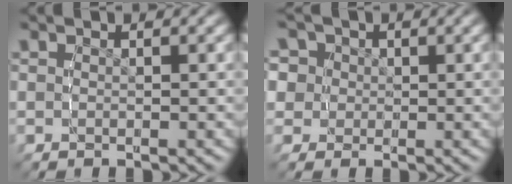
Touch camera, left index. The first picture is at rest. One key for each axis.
{"total": 7.8, "fx": 1.7, "fy": 6.9, "fz": 3.2, "tx": -0.082, "ty": -0.009, "tz": 0.025}